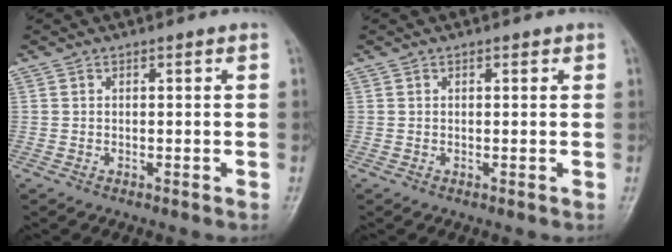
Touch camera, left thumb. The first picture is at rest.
{"total": 0.8, "force": [0.4, 0.5, 0.5], "torque": [-0.001, 0.000, 0.002]}